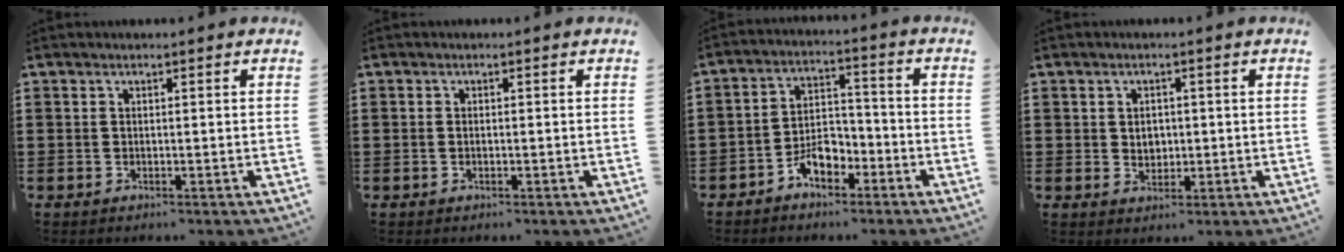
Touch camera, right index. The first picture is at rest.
{"total": 0.6, "force": [-0.1, 0.1, 0.6], "torque": [-0.016, -0.005, 0.000]}
{"total": 5.7, "force": [-3.6, 3.2, 3.0], "torque": [-0.062, 0.013, -0.070]}
{"total": 2.2, "force": [0.1, 1.8, 1.2], "torque": [-0.021, 0.004, -0.002]}